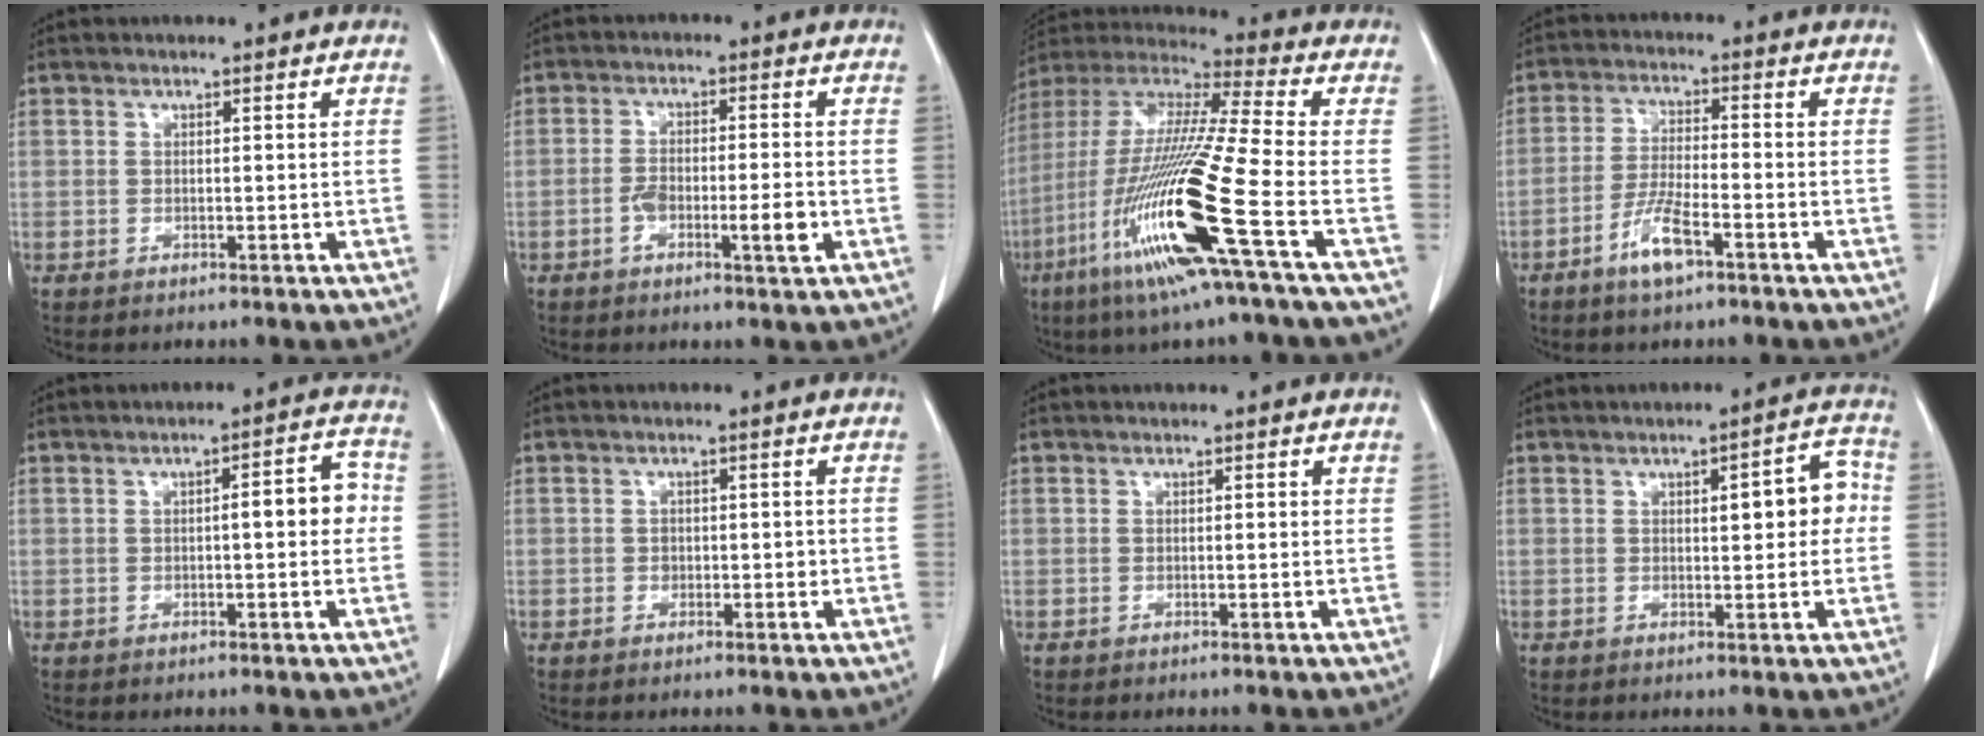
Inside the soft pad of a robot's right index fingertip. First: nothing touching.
{"total": 5.8, "force": [-1.9, 1.2, 5.4], "torque": [-0.092, 0.003, -0.031]}
{"total": 21.5, "force": [-8.0, -0.5, 19.9], "torque": [-0.430, -0.042, -0.165]}
{"total": 6.2, "force": [-3.7, 1.0, 4.9], "torque": [-0.101, -0.005, -0.071]}
{"total": 5.2, "force": [0.0, 1.3, 5.0], "torque": [-0.062, 0.020, -0.005]}
{"total": 1.6, "force": [-0.2, 1.3, 1.0], "torque": [-0.013, 0.003, -0.001]}
{"total": 0.0}
{"total": 6.2, "force": [0.8, 1.9, 5.8], "torque": [-0.071, 0.020, 0.010]}